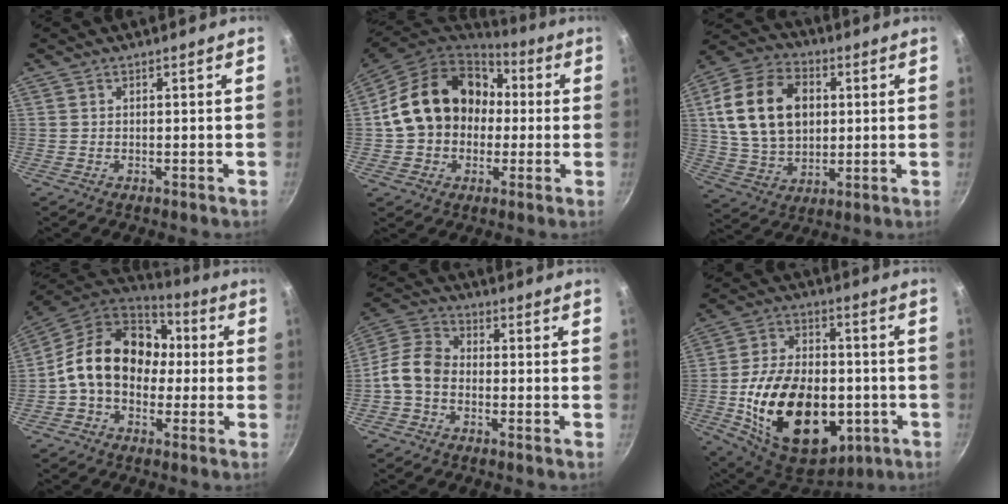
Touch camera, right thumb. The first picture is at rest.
{"total": 19.6, "force": [1.6, 15.8, 11.4], "torque": [-0.174, 0.049, 0.027]}
{"total": 19.2, "force": [3.5, 13.6, 13.1], "torque": [-0.222, 0.004, 0.062]}
{"total": 17.6, "force": [0.6, 13.5, 11.3], "torque": [-0.156, 0.043, -0.006]}
{"total": 7.9, "force": [-2.4, 5.8, 4.9], "torque": [-0.087, 0.037, -0.067]}
{"total": 27.4, "force": [-5.7, 17.3, 20.5], "torque": [-0.322, 0.022, -0.076]}